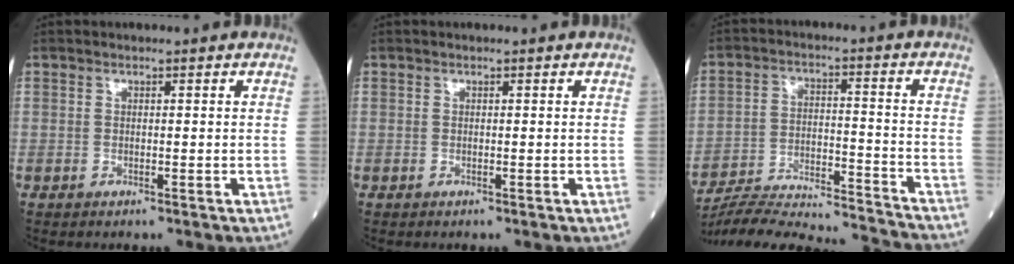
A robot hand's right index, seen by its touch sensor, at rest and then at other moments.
{"total": 0.0}
{"total": 21.7, "force": [-20.8, 0.2, 6.0], "torque": [-0.111, -0.013, -0.310]}